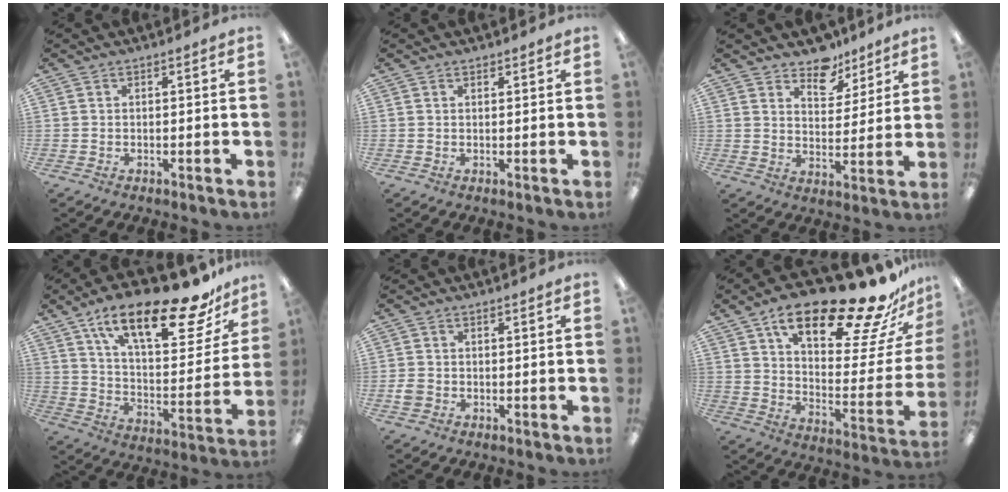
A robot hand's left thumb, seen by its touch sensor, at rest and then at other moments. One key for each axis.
{"total": 0.9, "fx": 0.8, "fy": 0.4, "fz": 0.1, "tx": -0.003, "ty": 0.000, "tz": 0.015}
{"total": 8.9, "fx": 7.2, "fy": 4.7, "fz": 2.1, "tx": -0.022, "ty": -0.048, "tz": 0.131}
{"total": 23.8, "fx": 16.4, "fy": 7.9, "fz": 15.4, "tx": -0.235, "ty": -0.096, "tz": 0.268}
{"total": 1.9, "fx": -0.5, "fy": 1.7, "fz": 0.8, "tx": -0.013, "ty": 0.004, "tz": -0.008}
{"total": 26.9, "fx": 19.6, "fy": 7.9, "fz": 16.7, "tx": -0.235, "ty": -0.135, "tz": 0.311}